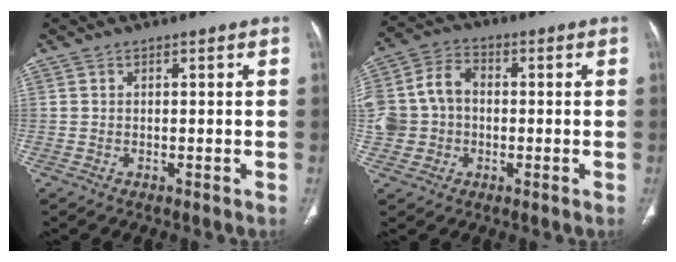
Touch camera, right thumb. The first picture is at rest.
{"total": 11.3, "force": [-0.3, 9.6, 6.0], "torque": [-0.110, 0.036, -0.010]}